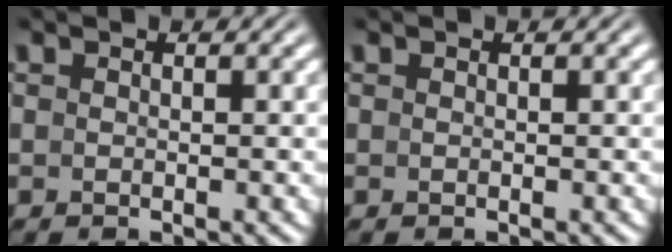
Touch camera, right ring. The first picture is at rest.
{"total": 0.0}